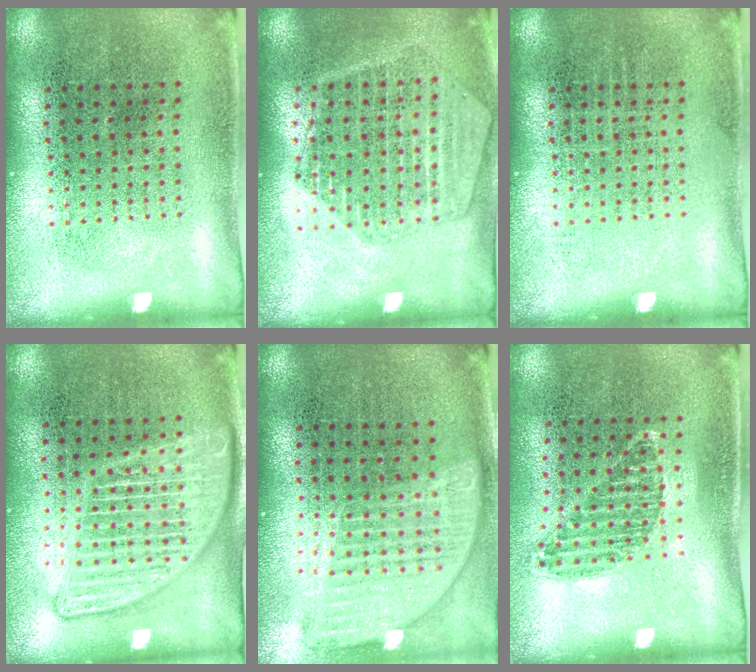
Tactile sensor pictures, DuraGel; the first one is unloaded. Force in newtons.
{"total": 1.7, "press": 1.6, "slide": 0.5}
{"total": 0.0}
{"total": 2.8, "press": 2.8, "slide": 0.2}
{"total": 1.5, "press": 1.3, "slide": 0.7}
{"total": 1.0, "press": 0.9, "slide": 0.5}